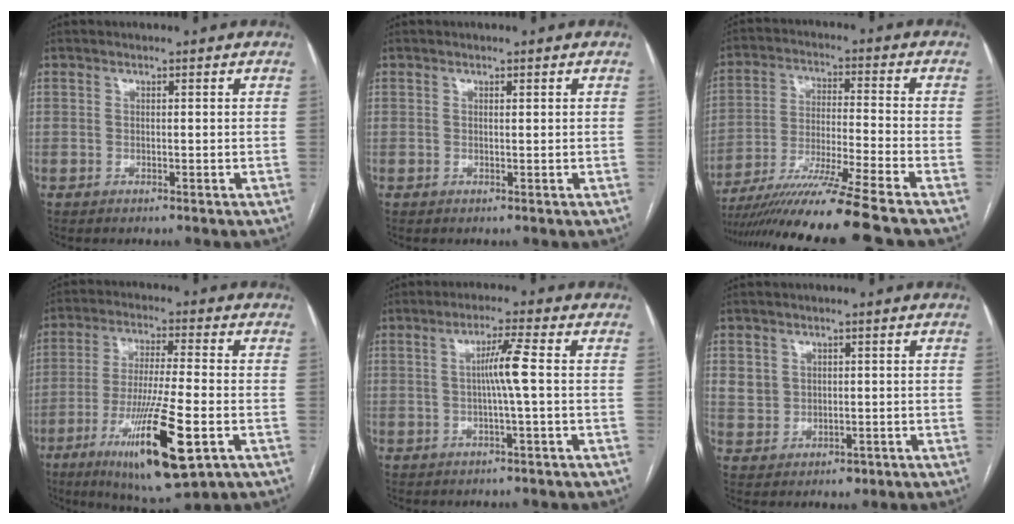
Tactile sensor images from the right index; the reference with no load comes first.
{"total": 0.0}
{"total": 16.8, "force": [-14.1, -2.6, 8.8], "torque": [-0.159, -0.038, -0.240]}
{"total": 16.2, "force": [-6.3, 1.6, 14.8], "torque": [-0.276, -0.037, -0.104]}
{"total": 4.7, "force": [0.0, -0.8, 4.6], "torque": [-0.081, 0.006, 0.002]}
{"total": 4.8, "force": [0.7, 4.5, 1.6], "torque": [-0.027, 0.006, 0.026]}